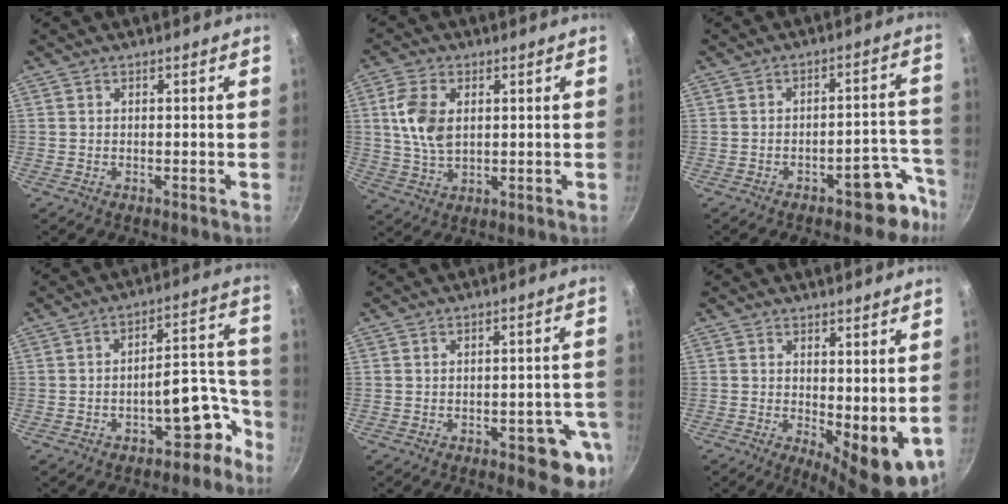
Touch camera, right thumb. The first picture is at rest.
{"total": 8.7, "force": [1.8, 5.3, 6.6], "torque": [-0.124, -0.004, 0.037]}
{"total": 7.8, "force": [-5.3, 3.8, 4.3], "torque": [-0.002, 0.068, -0.056]}
{"total": 10.3, "force": [-5.9, 5.3, 6.5], "torque": [-0.022, 0.089, -0.073]}
{"total": 8.7, "force": [-3.5, 3.7, 7.0], "torque": [-0.043, 0.018, -0.039]}
{"total": 9.0, "force": [0.8, 3.8, 8.1], "torque": [-0.093, -0.019, 0.022]}